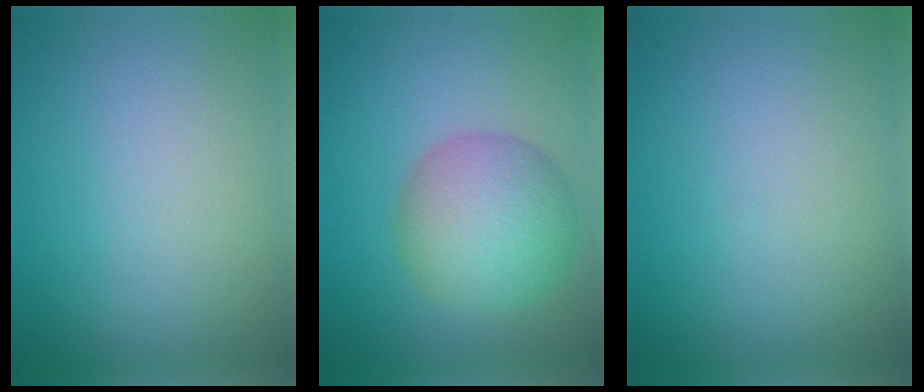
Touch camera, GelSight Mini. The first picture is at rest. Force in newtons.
{"total": 6.8, "press": 6.8, "slide": 0.2}
{"total": 0.0}